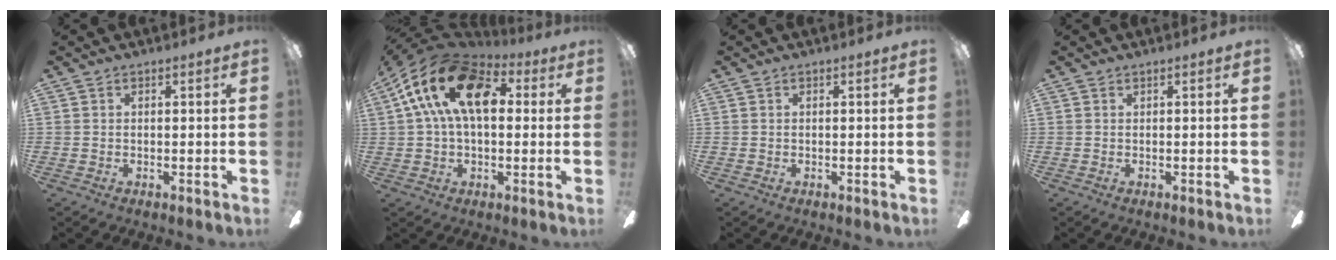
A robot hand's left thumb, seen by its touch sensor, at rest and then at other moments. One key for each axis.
{"total": 18.7, "fx": 5.5, "fy": 10.4, "fz": 14.6, "tx": -0.289, "ty": 0.004, "tz": 0.091}
{"total": 0.0}
{"total": 0.0}